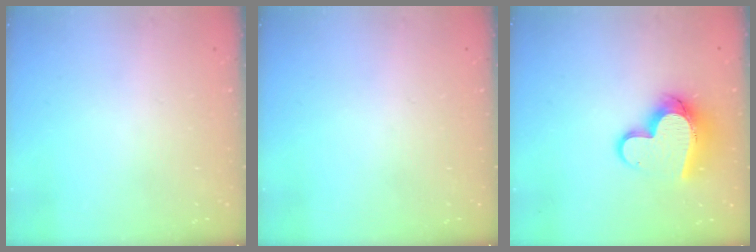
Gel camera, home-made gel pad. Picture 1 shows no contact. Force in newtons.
{"total": 0.0}
{"total": 13.8, "press": 13.7, "slide": 1.2}